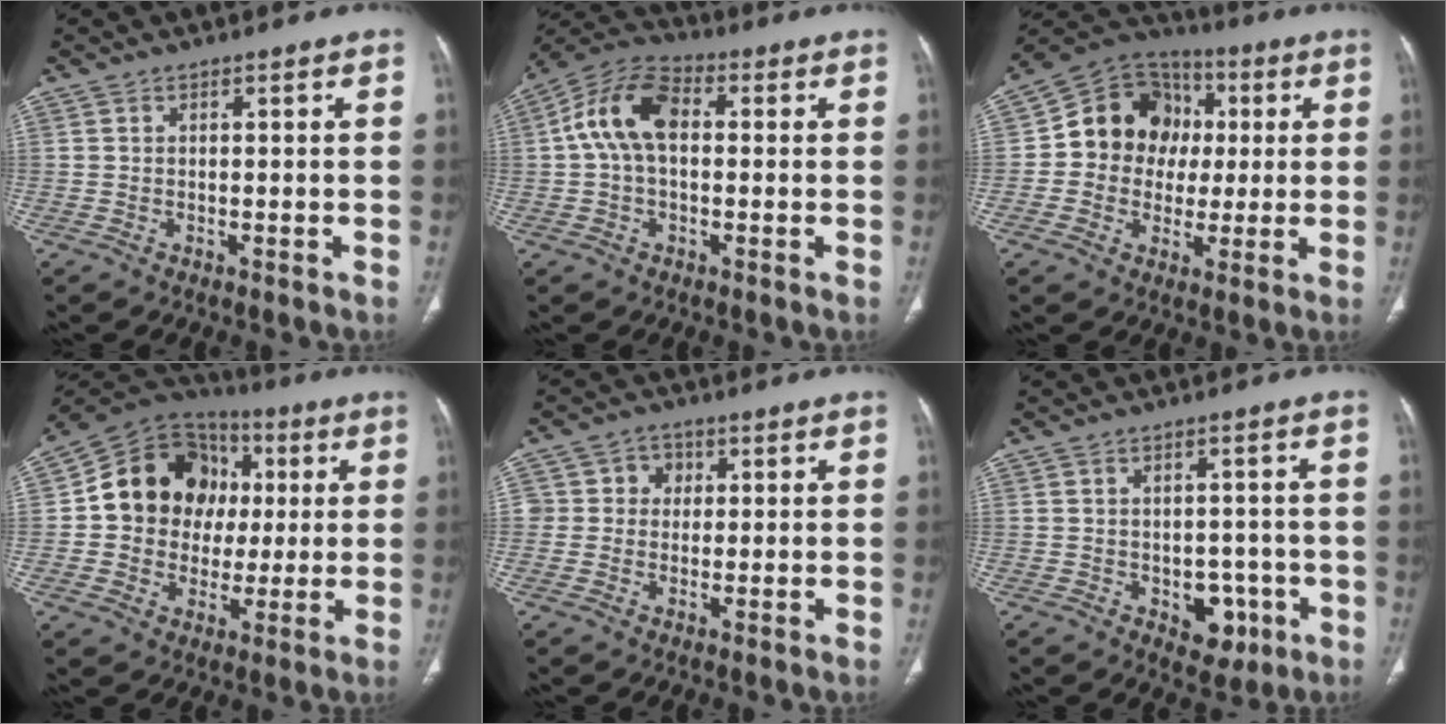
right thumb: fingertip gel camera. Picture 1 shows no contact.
{"total": 11.4, "force": [1.2, 7.0, 8.9], "torque": [-0.170, 0.032, 0.011]}
{"total": 15.4, "force": [1.2, 13.3, 7.6], "torque": [-0.078, 0.025, 0.012]}
{"total": 18.3, "force": [2.3, 15.5, 9.4], "torque": [-0.109, 0.029, 0.040]}
{"total": 4.7, "force": [0.7, 4.4, 1.2], "torque": [0.017, 0.008, 0.006]}
{"total": 6.5, "force": [-2.3, 4.5, 4.1], "torque": [-0.021, 0.011, -0.020]}